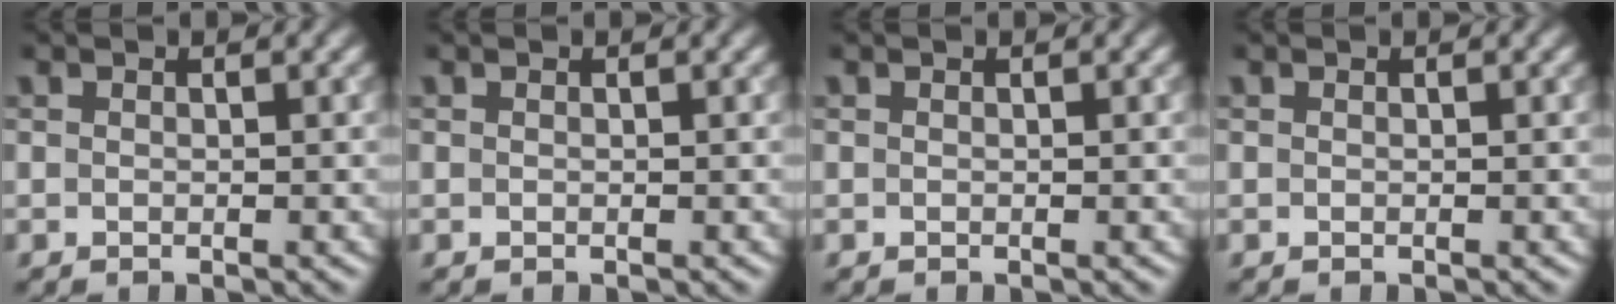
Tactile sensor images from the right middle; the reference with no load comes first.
{"total": 0.0}
{"total": 0.0}
{"total": 0.0}